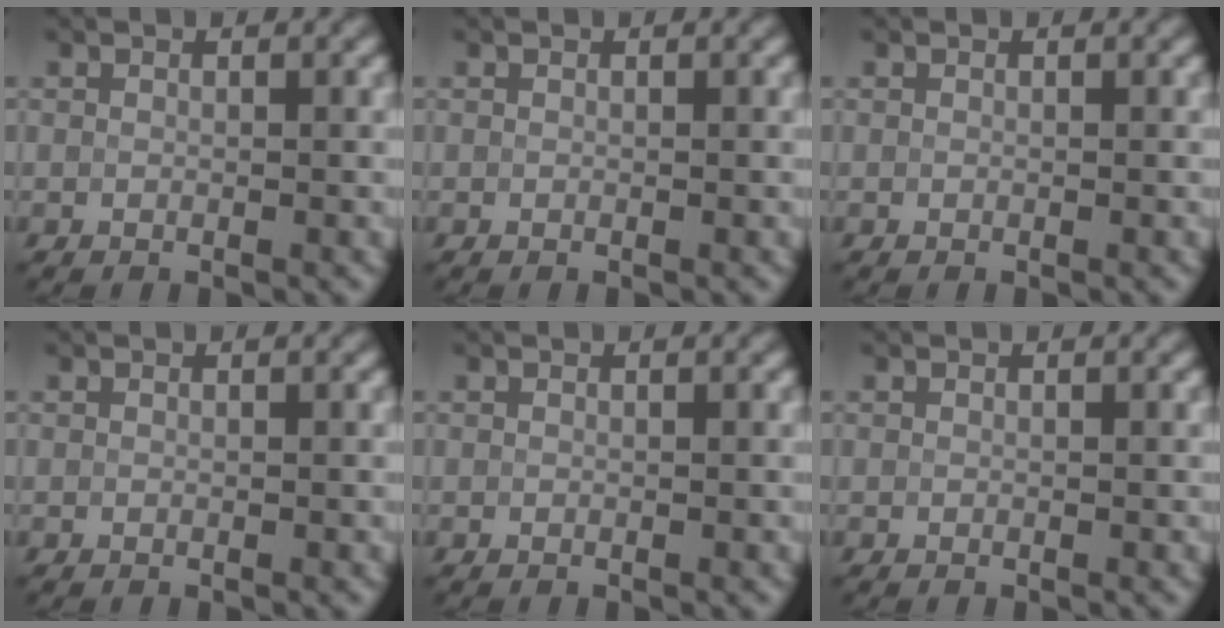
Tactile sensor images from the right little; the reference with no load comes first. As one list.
[{"total": 0.0}, {"total": 0.0}, {"total": 0.0}, {"total": 0.0}, {"total": 0.0}]